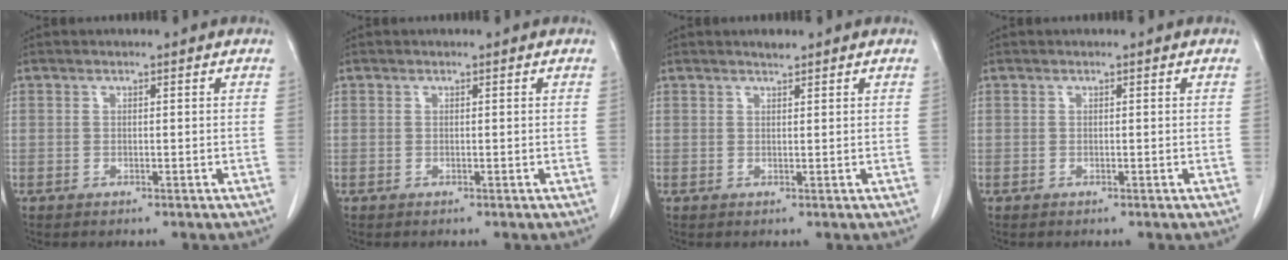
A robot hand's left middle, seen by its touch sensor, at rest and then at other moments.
{"total": 0.0}
{"total": 1.0, "force": [1.0, 0.1, 0.3], "torque": [-0.012, -0.002, 0.019]}
{"total": 0.0}